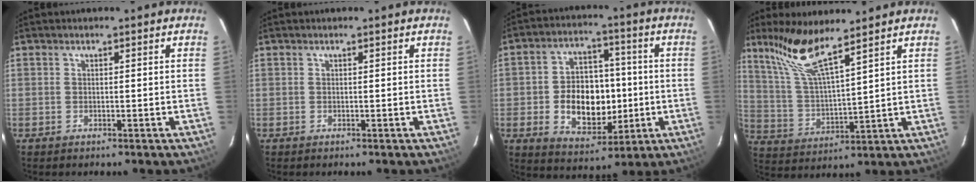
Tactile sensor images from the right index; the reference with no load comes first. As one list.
[{"total": 0.0}, {"total": 13.7, "force": [-2.1, 9.8, 9.3], "torque": [-0.189, 0.019, -0.014]}, {"total": 11.2, "force": [8.7, 0.7, 7.0], "torque": [-0.134, 0.004, 0.181]}]